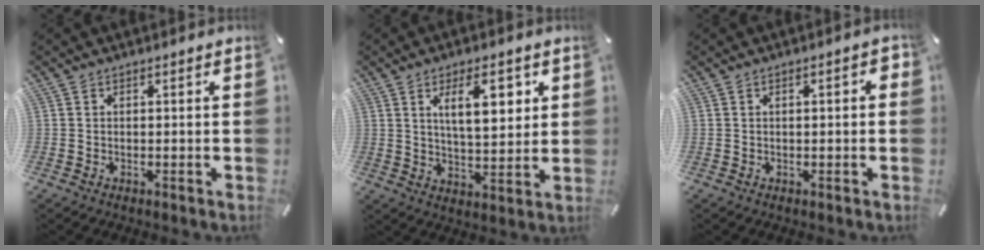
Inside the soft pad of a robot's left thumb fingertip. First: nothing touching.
{"total": 11.3, "force": [4.9, 4.6, 9.1], "torque": [-0.139, -0.010, 0.076]}
{"total": 2.2, "force": [0.1, 0.8, 2.1], "torque": [-0.037, 0.006, -0.001]}